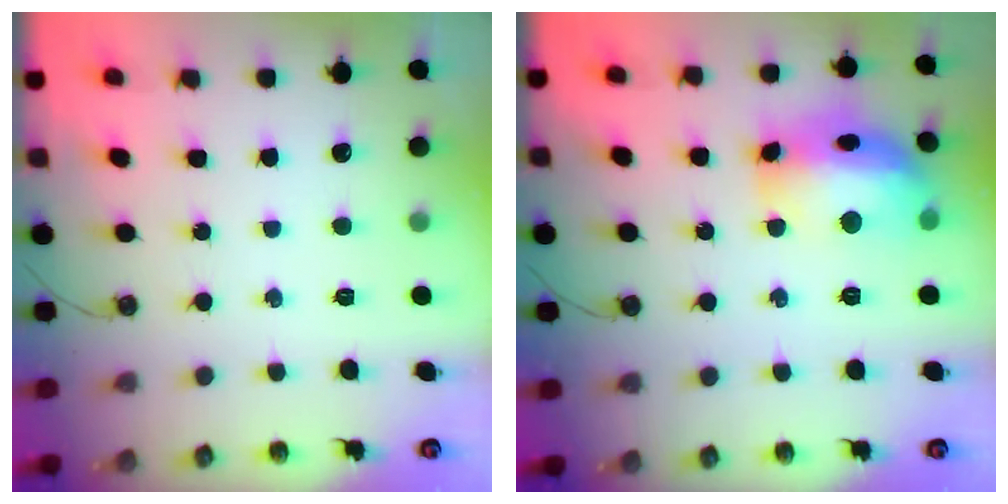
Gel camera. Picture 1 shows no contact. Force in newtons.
{"total": 17.7, "press": 17.6, "slide": 1.4}